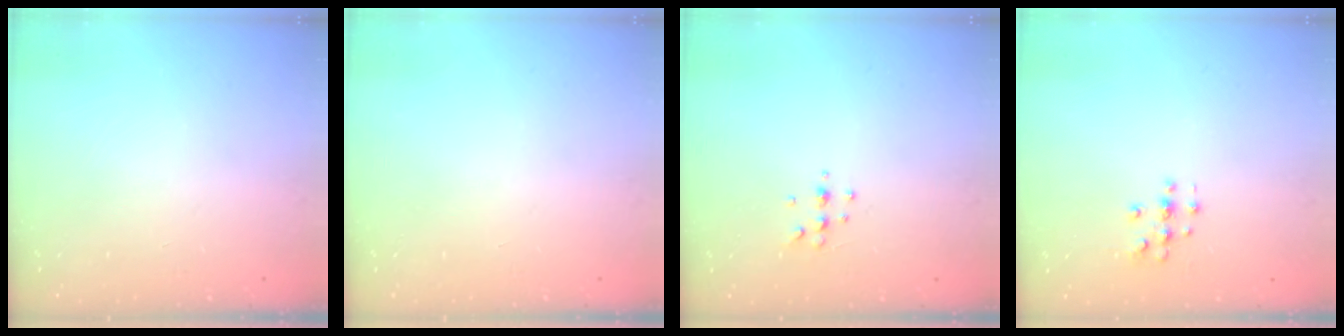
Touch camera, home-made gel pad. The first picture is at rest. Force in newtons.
{"total": 0.0}
{"total": 5.1, "press": 4.9, "slide": 1.4}
{"total": 3.6, "press": 3.6, "slide": 0.5}